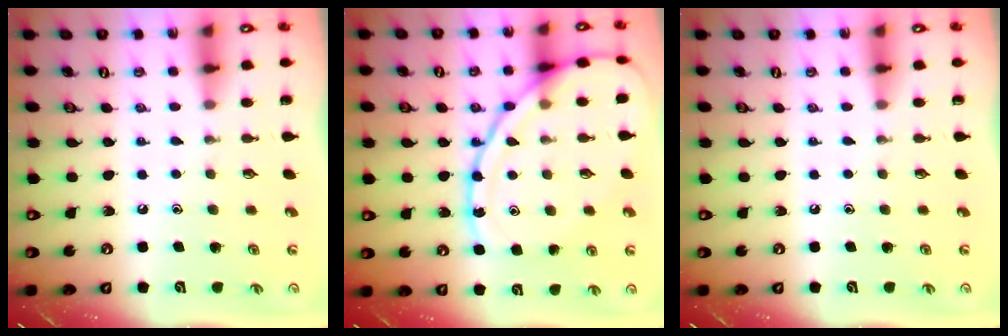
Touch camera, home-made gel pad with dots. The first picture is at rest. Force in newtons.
{"total": 14.9, "press": 14.8, "slide": 1.2}
{"total": 0.0}